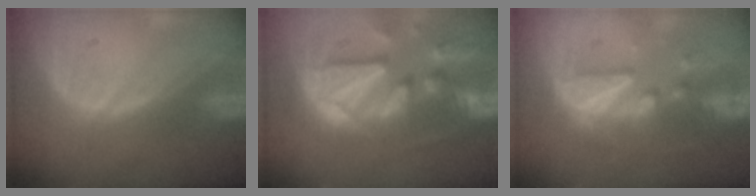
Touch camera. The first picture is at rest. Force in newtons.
{"total": 13.1, "press": 11.4, "slide": 6.6}
{"total": 8.3, "press": 8.1, "slide": 1.9}